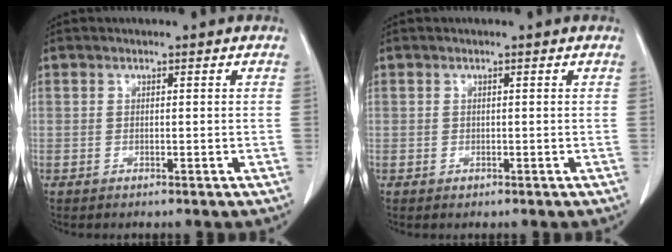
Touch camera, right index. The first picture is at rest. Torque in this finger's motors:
{"motor_torque": [-0.51, -0.27, -0.44, -0.14]}